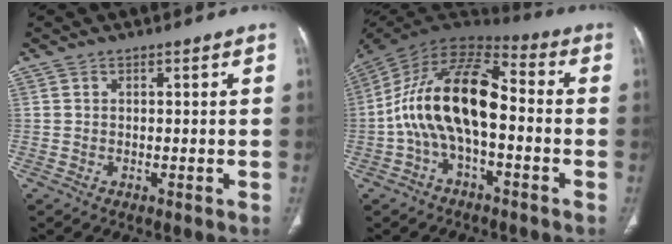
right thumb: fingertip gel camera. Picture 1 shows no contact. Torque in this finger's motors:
{"motor_torque": [2.51, 2.49, 1.50, -1.27, 0.31]}